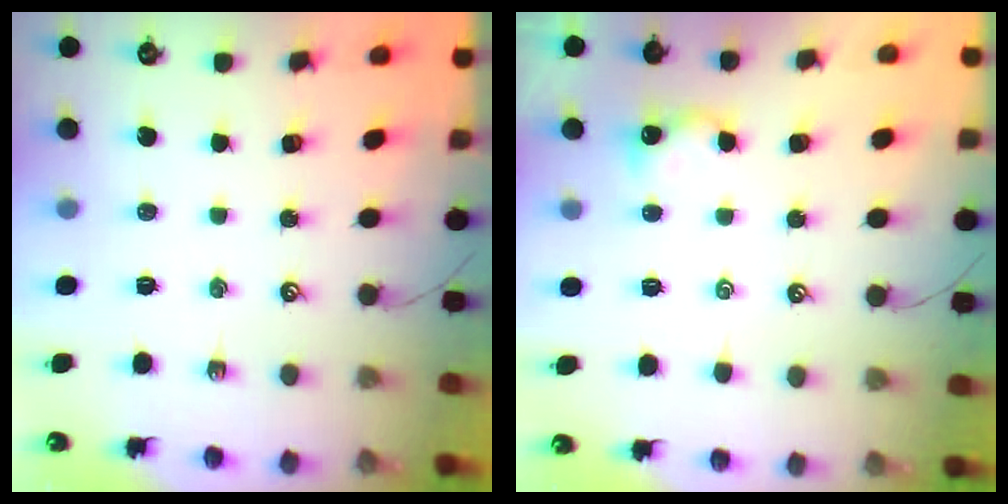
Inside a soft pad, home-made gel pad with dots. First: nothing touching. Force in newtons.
{"total": 2.9, "press": 2.9, "slide": 0.3}